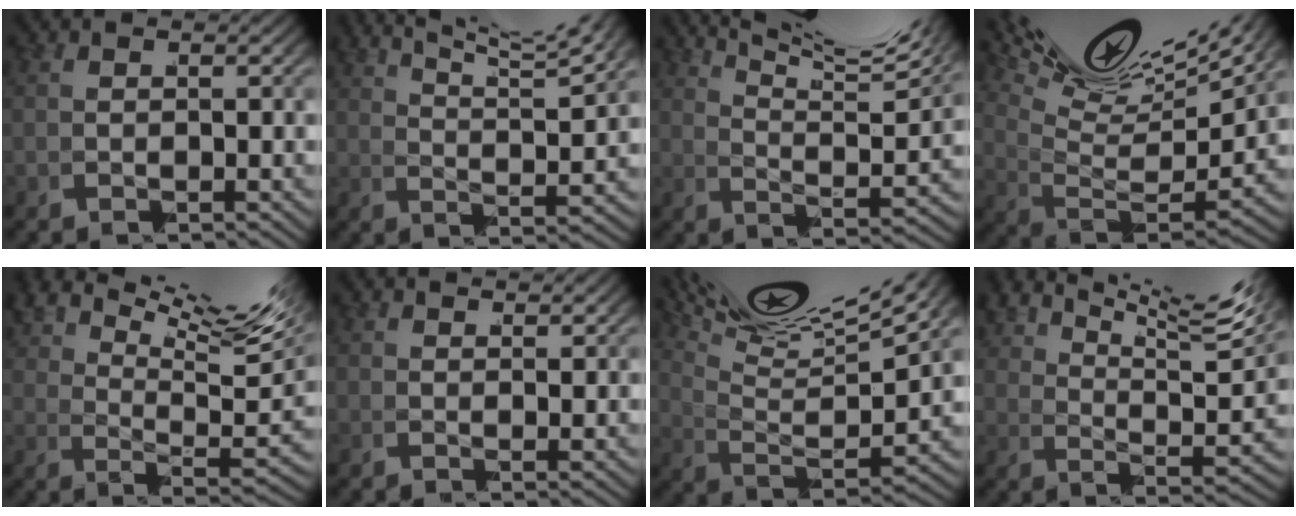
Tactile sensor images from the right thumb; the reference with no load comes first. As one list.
[{"total": 7.3, "force": [6.3, 1.2, 3.5], "torque": [-0.039, 0.022, 0.093]}, {"total": 10.4, "force": [7.8, 2.9, 6.3], "torque": [-0.075, 0.031, 0.107]}, {"total": 9.0, "force": [4.5, 4.0, 6.6], "torque": [-0.124, 0.002, 0.070]}, {"total": 9.3, "force": [6.3, 2.8, 6.2], "torque": [-0.079, 0.016, 0.092]}, {"total": 1.3, "force": [1.3, -0.2, 0.0], "torque": [0.004, 0.000, 0.021]}, {"total": 8.6, "force": [4.8, 3.5, 6.2], "torque": [-0.109, 0.003, 0.073]}, {"total": 8.9, "force": [6.8, 2.1, 5.4], "torque": [-0.070, 0.022, 0.097]}]